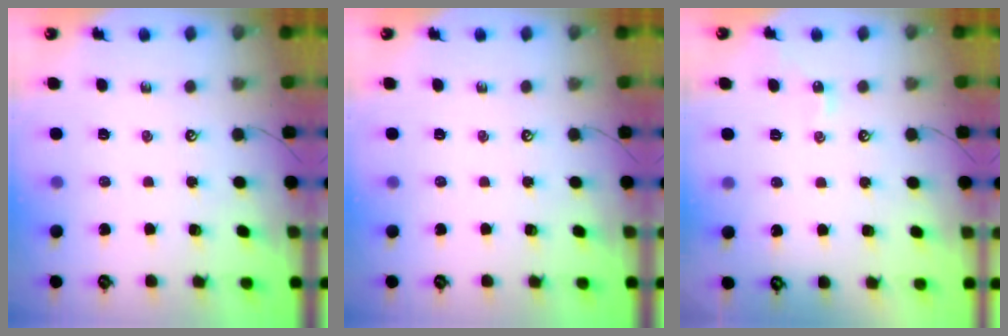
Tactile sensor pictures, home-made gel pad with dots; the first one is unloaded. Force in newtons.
{"total": 0.0}
{"total": 2.8, "press": 2.7, "slide": 0.6}